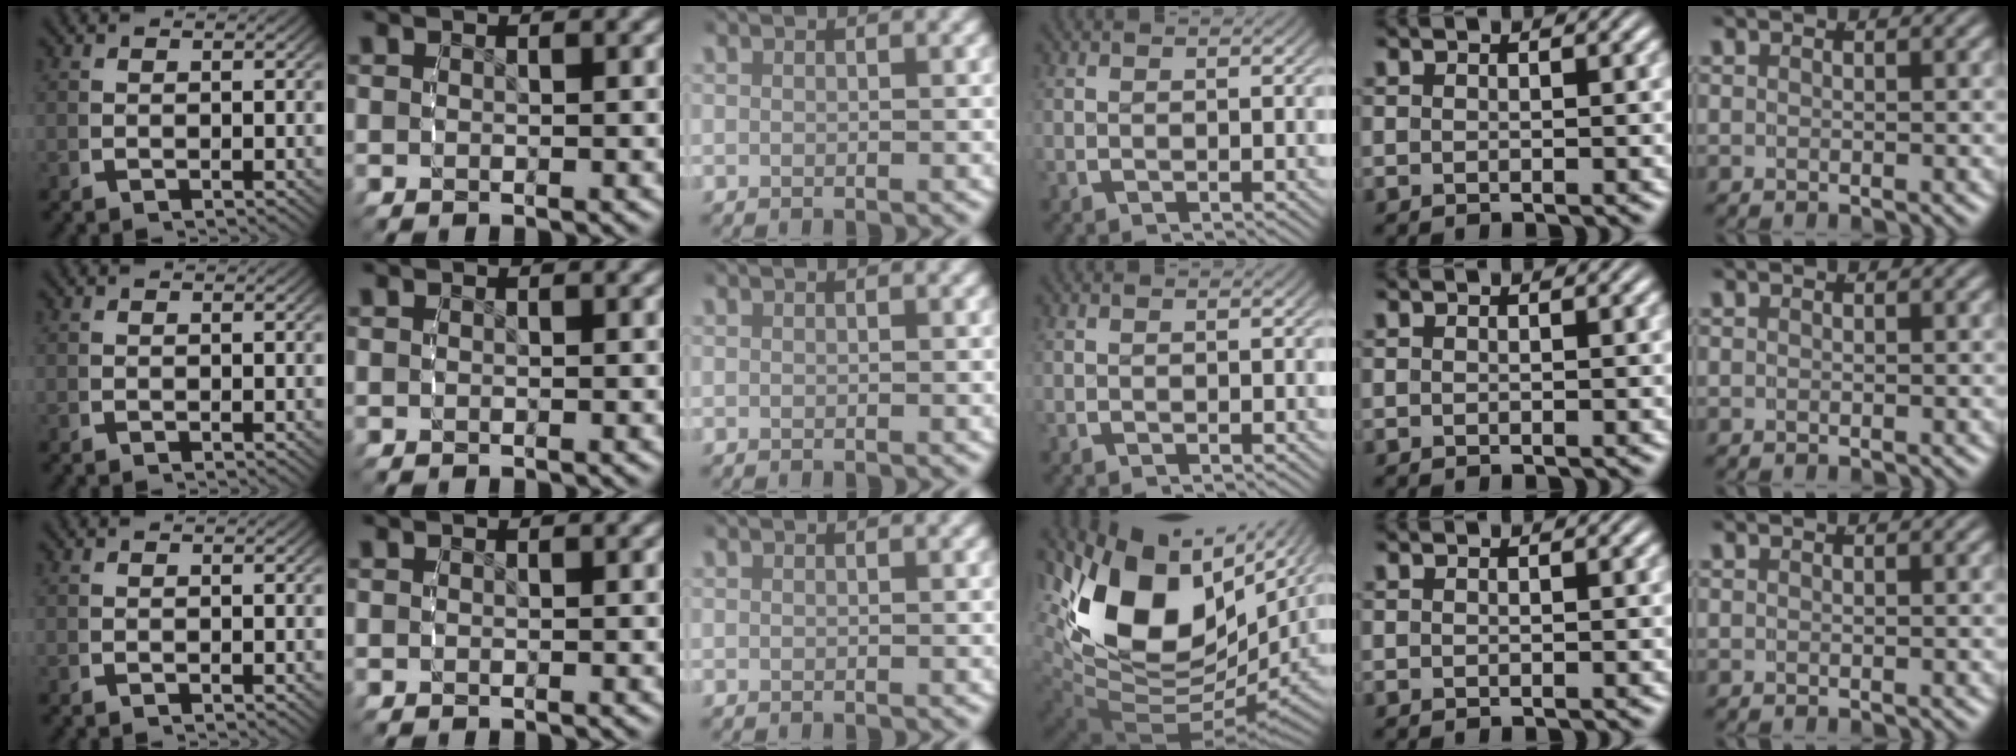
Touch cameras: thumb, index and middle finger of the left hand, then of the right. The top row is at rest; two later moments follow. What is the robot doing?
{"motion": "grasp_and_lifting", "object": "camera"}